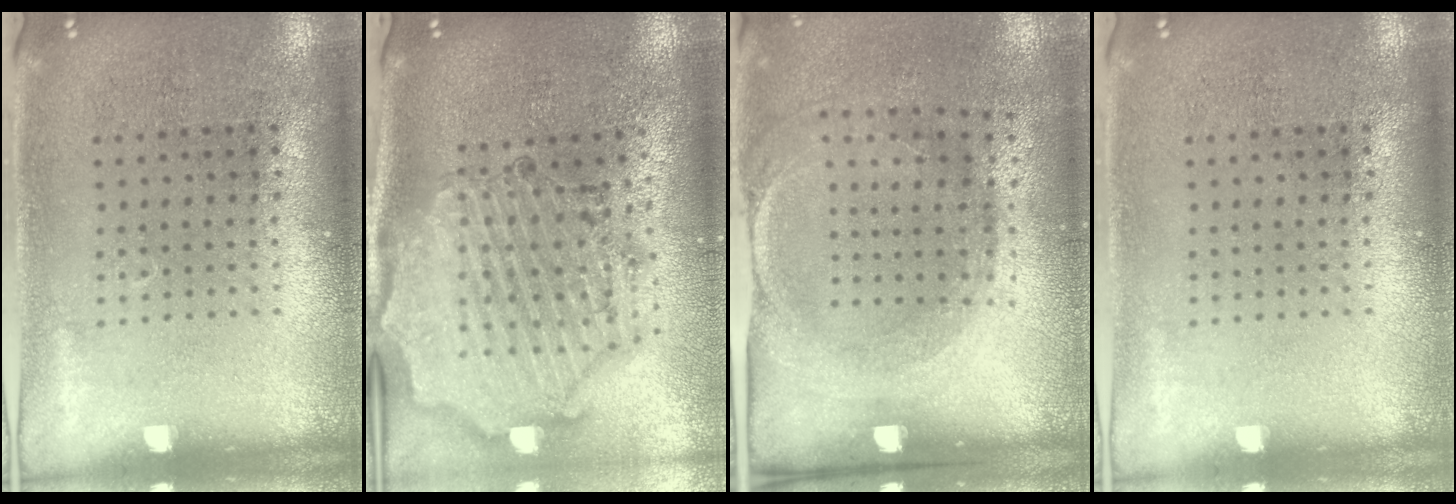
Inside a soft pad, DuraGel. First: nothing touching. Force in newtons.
{"total": 2.4, "press": 2.3, "slide": 0.7}
{"total": 1.7, "press": 1.3, "slide": 1.1}
{"total": 0.0}